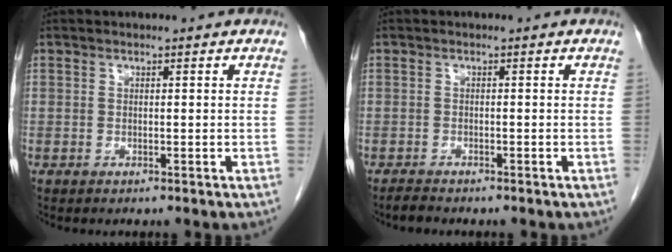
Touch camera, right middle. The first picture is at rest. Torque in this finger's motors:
{"motor_torque": [0.06, -0.02, -0.03, 0.00]}